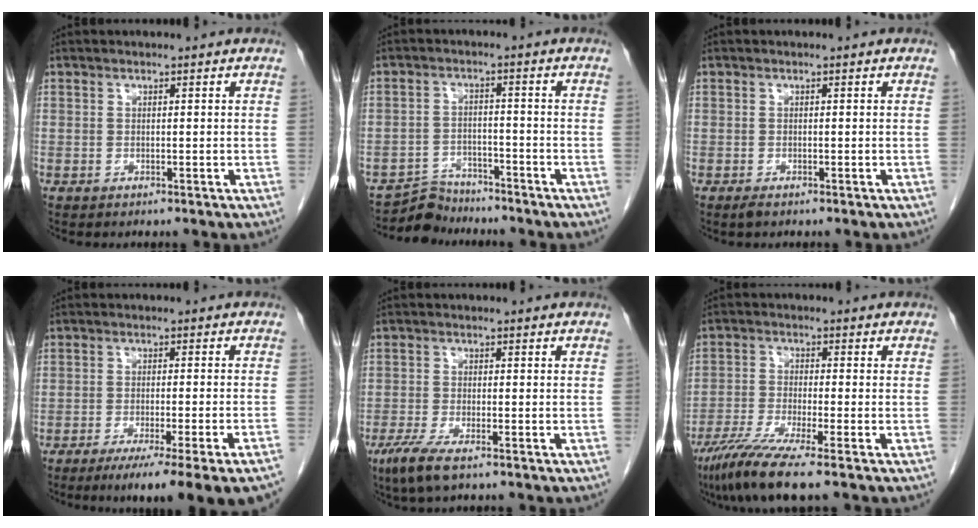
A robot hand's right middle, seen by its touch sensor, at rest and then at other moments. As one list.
[{"total": 4.9, "force": [-4.6, 1.3, -1.1], "torque": [0.020, 0.004, -0.080]}, {"total": 0.8, "force": [-0.6, 0.2, 0.5], "torque": [-0.011, -0.002, -0.008]}, {"total": 15.6, "force": [-12.1, -0.4, 9.8], "torque": [-0.079, -0.033, -0.163]}, {"total": 5.0, "force": [-3.2, 0.8, 3.8], "torque": [-0.082, -0.015, -0.057]}, {"total": 8.1, "force": [-5.9, -0.7, 5.6], "torque": [-0.103, -0.028, -0.108]}]